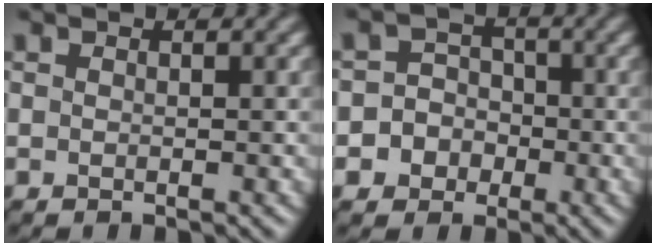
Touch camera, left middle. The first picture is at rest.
{"total": 5.5, "force": [-2.8, 4.7, 0.2], "torque": [0.007, 0.003, -0.064]}